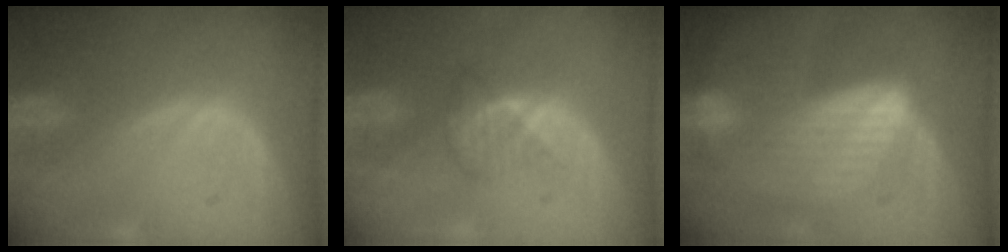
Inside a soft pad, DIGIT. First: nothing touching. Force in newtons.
{"total": 2.6, "press": 2.6, "slide": 0.4}
{"total": 6.9, "press": 6.2, "slide": 2.9}